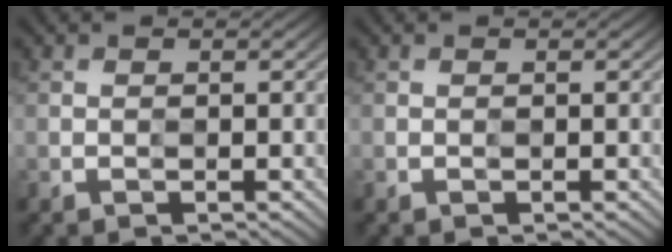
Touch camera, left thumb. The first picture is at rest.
{"total": 0.0}